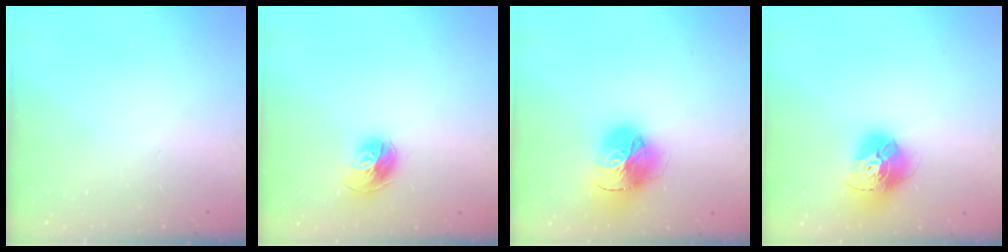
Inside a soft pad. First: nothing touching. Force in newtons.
{"total": 10.6, "press": 10.5, "slide": 1.2}
{"total": 18.4, "press": 18.3, "slide": 2.2}
{"total": 15.5, "press": 15.4, "slide": 1.7}